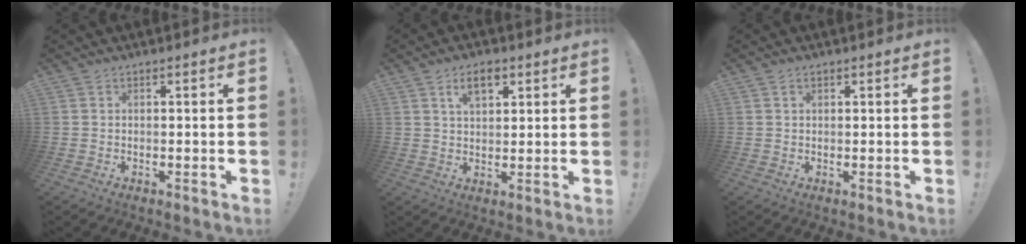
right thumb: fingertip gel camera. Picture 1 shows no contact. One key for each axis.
{"total": 5.9, "fx": 3.1, "fy": 3.0, "fz": 4.1, "tx": -0.064, "ty": -0.004, "tz": 0.052}
{"total": 0.9, "fx": 0.6, "fy": 0.6, "fz": 0.4, "tx": -0.005, "ty": 0.000, "tz": 0.010}